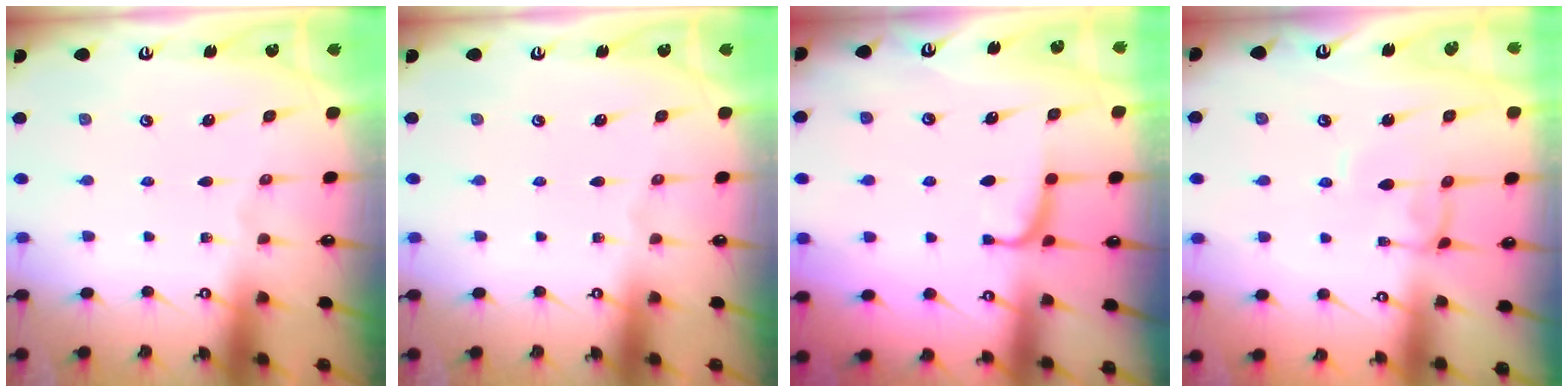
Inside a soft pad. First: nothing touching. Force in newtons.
{"total": 0.0}
{"total": 1.0, "press": 0.9, "slide": 0.5}
{"total": 2.0, "press": 2.0, "slide": 0.1}